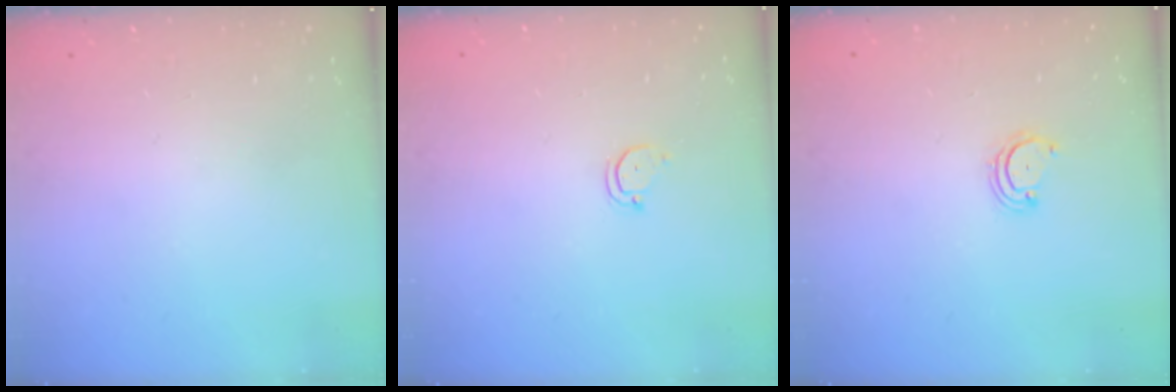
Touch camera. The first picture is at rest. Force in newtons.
{"total": 2.4, "press": 2.4, "slide": 0.2}
{"total": 2.9, "press": 2.9, "slide": 0.3}